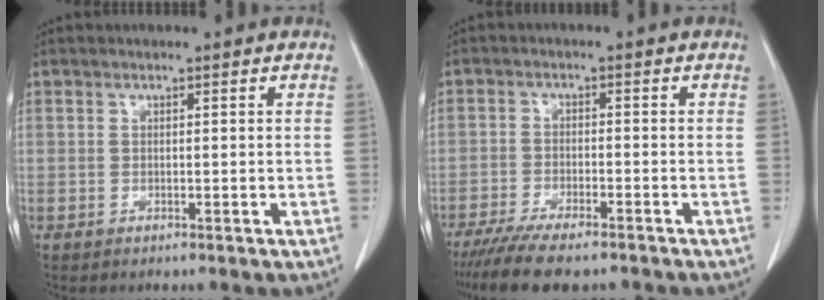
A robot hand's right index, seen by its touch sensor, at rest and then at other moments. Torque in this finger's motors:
{"motor_torque": [1.08, -1.07, 0.51, 0.15]}